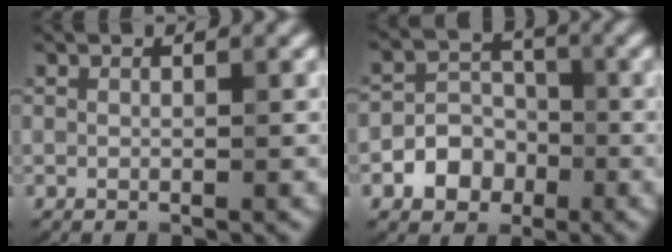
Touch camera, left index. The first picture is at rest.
{"total": 4.3, "force": [-1.8, 3.5, 1.7], "torque": [0.002, 0.009, -0.052]}